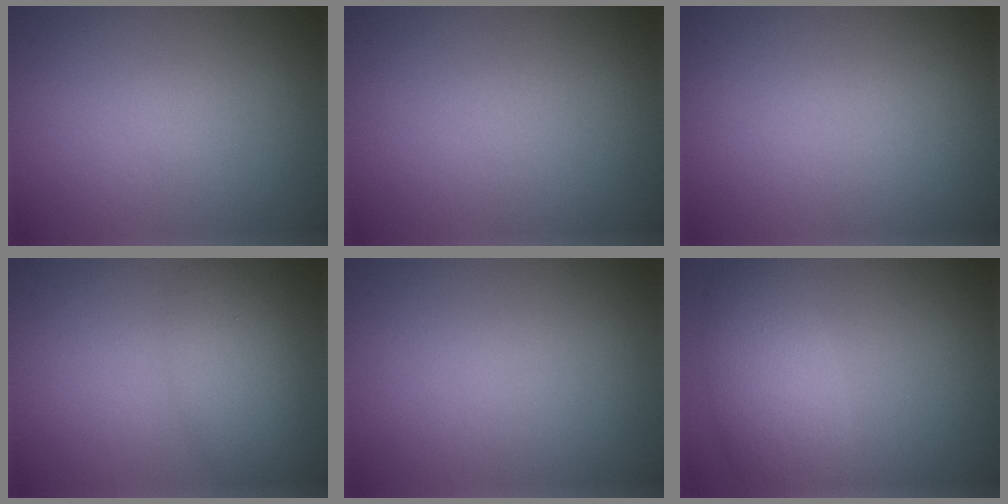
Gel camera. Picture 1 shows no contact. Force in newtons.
{"total": 0.0}
{"total": 0.0}
{"total": 3.0, "press": 3.0, "slide": 0.1}
{"total": 0.0}
{"total": 4.6, "press": 4.6, "slide": 0.2}